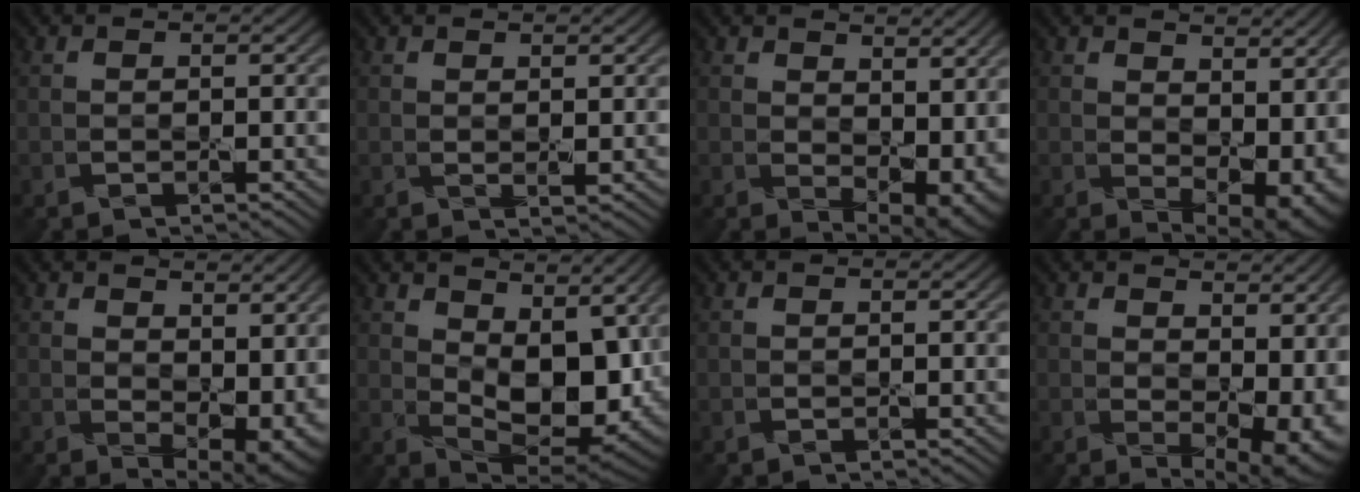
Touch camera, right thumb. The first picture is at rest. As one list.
[{"total": 1.0, "force": [0.7, 0.2, 0.7], "torque": [-0.016, -0.005, 0.015]}, {"total": 8.7, "force": [1.7, 5.4, 6.6], "torque": [-0.105, -0.027, 0.052]}, {"total": 9.7, "force": [1.7, 6.1, 7.4], "torque": [-0.114, -0.030, 0.056]}, {"total": 8.8, "force": [1.8, 5.4, 6.6], "torque": [-0.108, -0.029, 0.054]}, {"total": 12.8, "force": [3.3, 6.9, 10.2], "torque": [-0.174, -0.012, 0.069]}, {"total": 0.0}, {"total": 9.5, "force": [1.7, 5.8, 7.4], "torque": [-0.103, -0.025, 0.057]}]